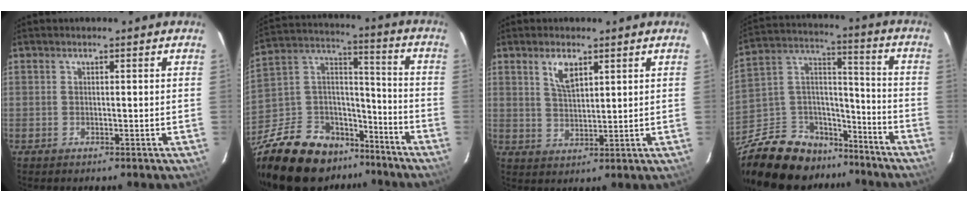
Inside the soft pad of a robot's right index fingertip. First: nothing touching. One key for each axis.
{"total": 26.7, "fx": -19.6, "fy": 13.9, "fz": 11.8, "tx": -0.275, "ty": 0.042, "tz": -0.306}
{"total": 4.8, "fx": 2.7, "fy": 2.0, "fz": 3.5, "tx": -0.063, "ty": 0.002, "tz": 0.055}
{"total": 23.0, "fx": -17.4, "fy": 12.3, "fz": 8.8, "tx": -0.217, "ty": 0.058, "tz": -0.271}